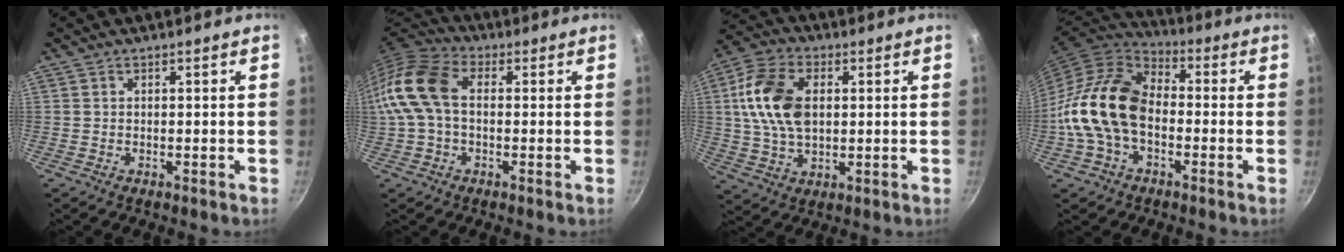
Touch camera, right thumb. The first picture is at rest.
{"total": 12.5, "force": [0.5, 8.2, 9.4], "torque": [-0.176, 0.033, -0.011]}
{"total": 14.3, "force": [2.2, 9.1, 10.9], "torque": [-0.191, 0.006, 0.033]}
{"total": 16.7, "force": [-2.6, 11.2, 12.2], "torque": [-0.205, 0.038, -0.066]}